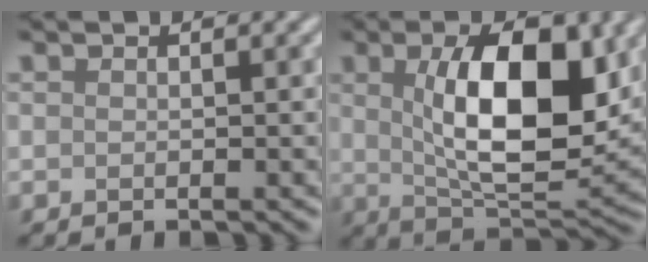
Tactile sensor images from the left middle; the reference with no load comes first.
{"total": 10.2, "force": [2.0, 4.0, 9.1], "torque": [-0.143, -0.002, 0.037]}